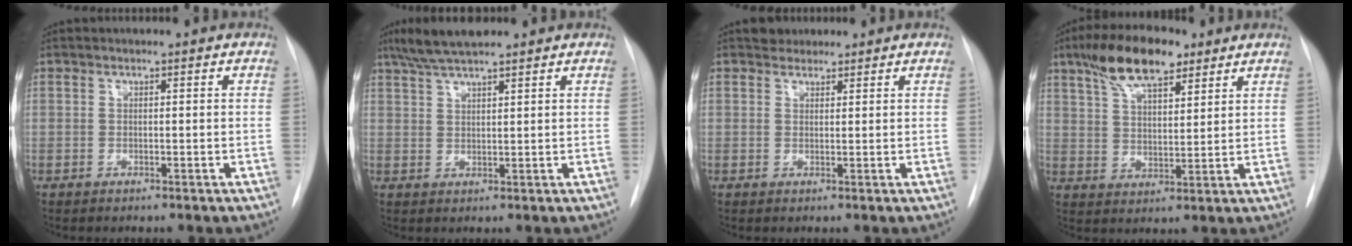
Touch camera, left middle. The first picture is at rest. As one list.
[{"total": 6.3, "force": [5.2, 0.7, 3.6], "torque": [-0.072, 0.019, 0.095]}, {"total": 2.1, "force": [1.7, 1.2, 0.1], "torque": [0.000, 0.007, 0.025]}, {"total": 11.1, "force": [7.3, 3.7, 7.5], "torque": [-0.142, 0.018, 0.133]}]